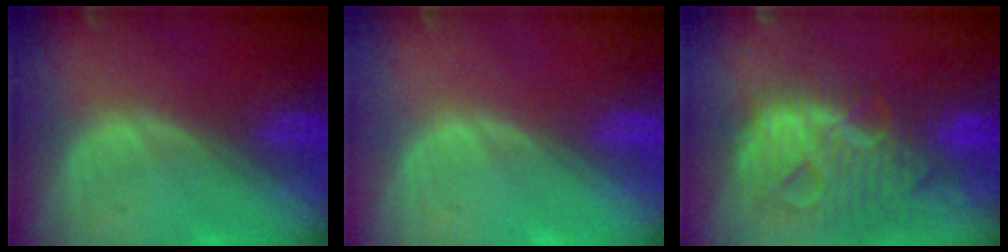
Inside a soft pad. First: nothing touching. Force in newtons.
{"total": 0.0}
{"total": 13.1, "press": 11.2, "slide": 6.9}